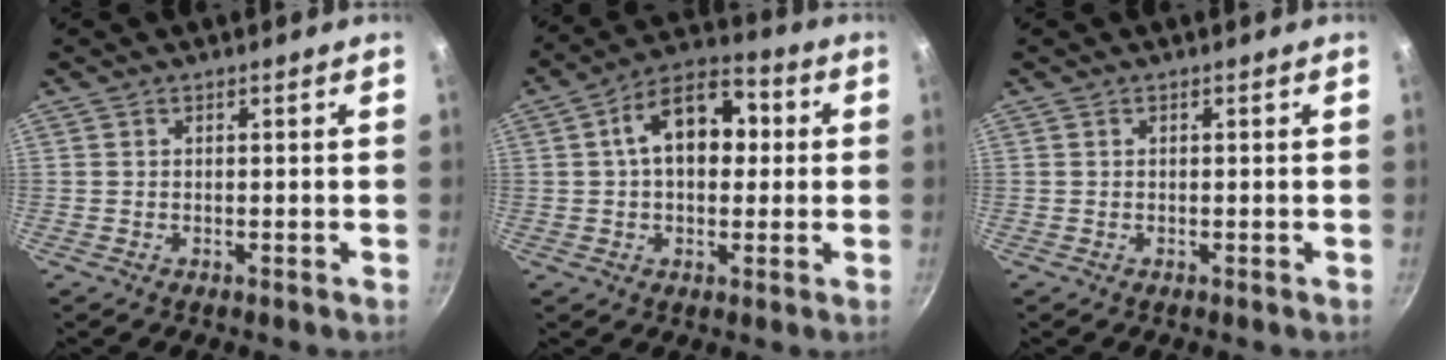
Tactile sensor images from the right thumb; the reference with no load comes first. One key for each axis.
{"total": 13.5, "fx": 2.0, "fy": 8.7, "fz": 10.1, "tx": -0.114, "ty": 0.028, "tz": 0.012}
{"total": 0.0}